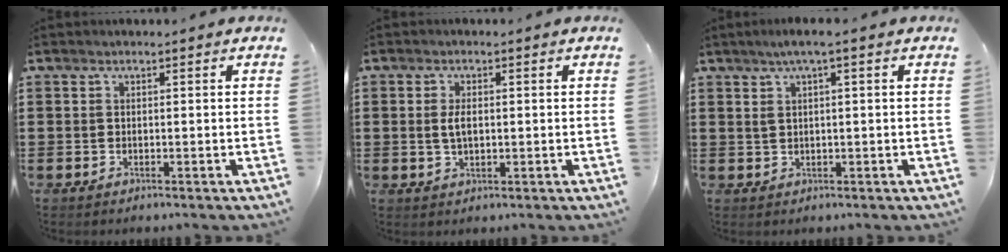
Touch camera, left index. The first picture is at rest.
{"total": 2.8, "force": [0.3, 1.2, 2.5], "torque": [-0.060, 0.001, 0.002]}
{"total": 2.4, "force": [0.8, 0.1, 2.2], "torque": [-0.043, -0.001, 0.013]}